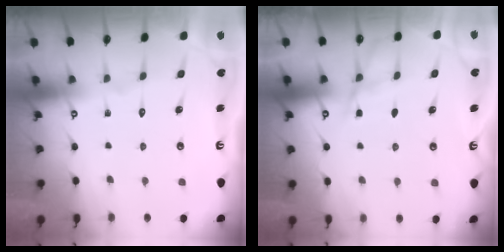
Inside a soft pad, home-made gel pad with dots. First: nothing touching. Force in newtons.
{"total": 4.9, "press": 4.9, "slide": 0.5}